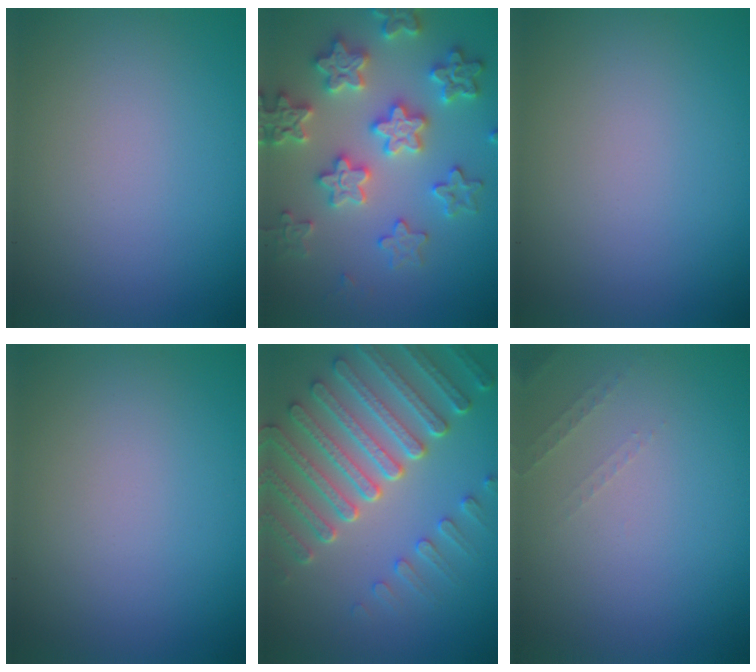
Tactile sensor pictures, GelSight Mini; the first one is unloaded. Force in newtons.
{"total": 6.1, "press": 6.0, "slide": 1.3}
{"total": 0.0}
{"total": 0.0}
{"total": 7.4, "press": 5.6, "slide": 4.8}
{"total": 0.9, "press": 0.9, "slide": 0.3}